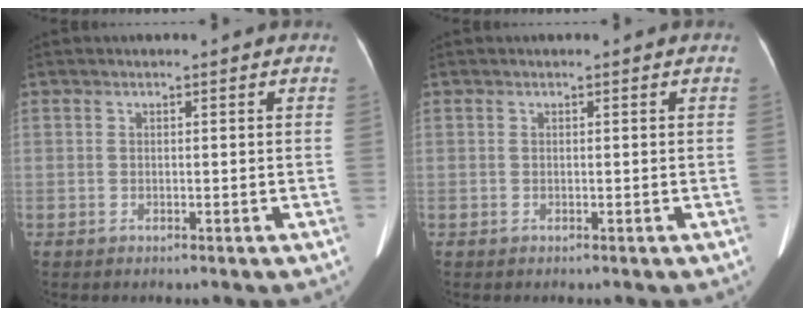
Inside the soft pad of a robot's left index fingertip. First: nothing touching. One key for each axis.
{"total": 0.0}